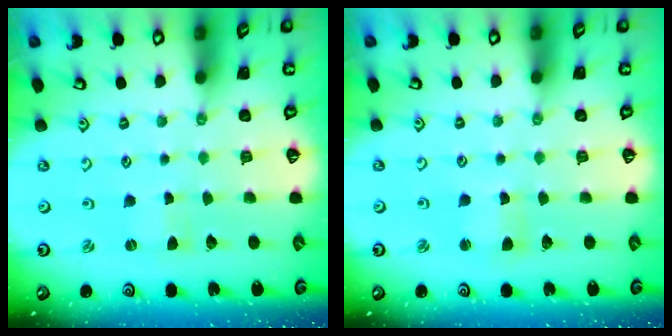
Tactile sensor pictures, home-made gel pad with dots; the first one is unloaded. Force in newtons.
{"total": 2.2, "press": 2.2, "slide": 0.3}